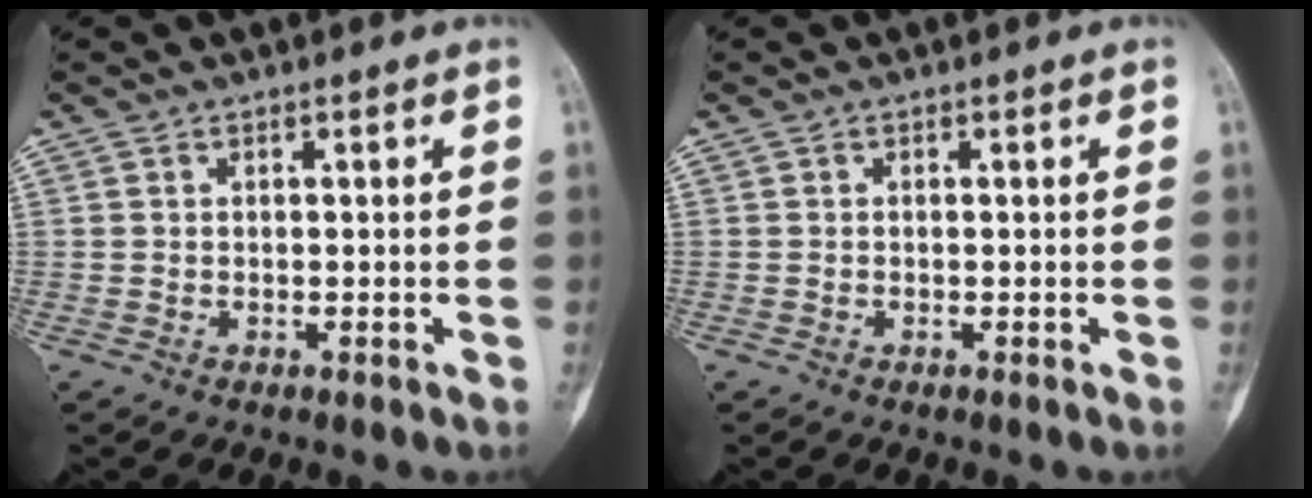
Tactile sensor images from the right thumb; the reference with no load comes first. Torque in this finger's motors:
{"motor_torque": [-0.23, -0.06, -0.28, 0.16, -0.08]}